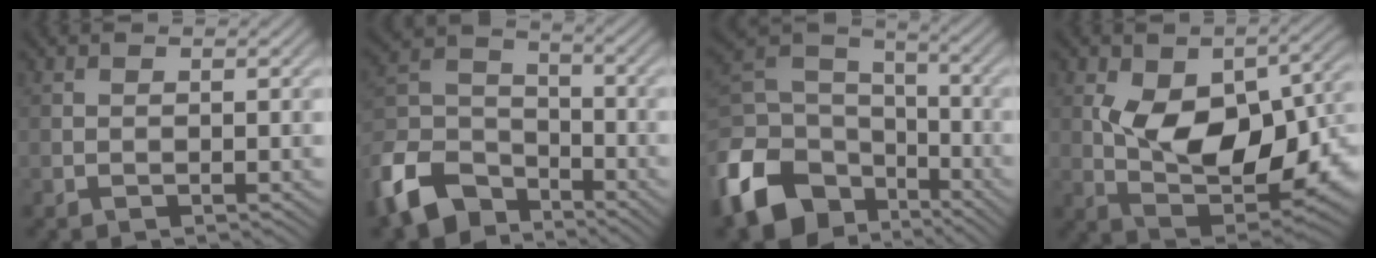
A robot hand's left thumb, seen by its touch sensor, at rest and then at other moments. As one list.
[{"total": 12.6, "force": [-8.3, 7.4, 5.9], "torque": [-0.149, -0.013, -0.182]}, {"total": 15.8, "force": [-7.7, 11.2, 8.2], "torque": [-0.236, -0.036, -0.144]}, {"total": 13.6, "force": [-0.1, 7.8, 11.2], "torque": [-0.176, -0.017, 0.004]}]